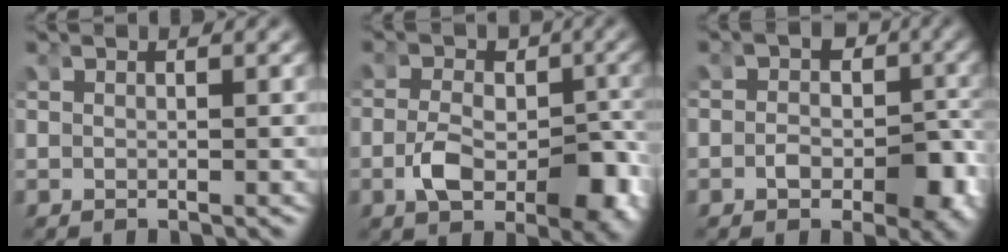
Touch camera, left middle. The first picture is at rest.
{"total": 6.4, "force": [-2.4, 4.0, 4.4], "torque": [-0.075, -0.021, -0.035]}
{"total": 5.3, "force": [-2.2, 3.7, 3.1], "torque": [-0.039, -0.014, -0.031]}